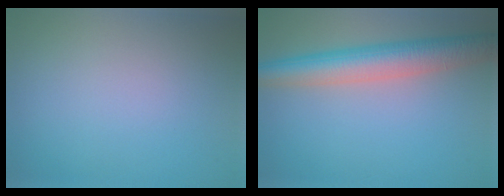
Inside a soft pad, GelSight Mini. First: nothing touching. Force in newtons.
{"total": 6.2, "press": 6.2, "slide": 0.3}